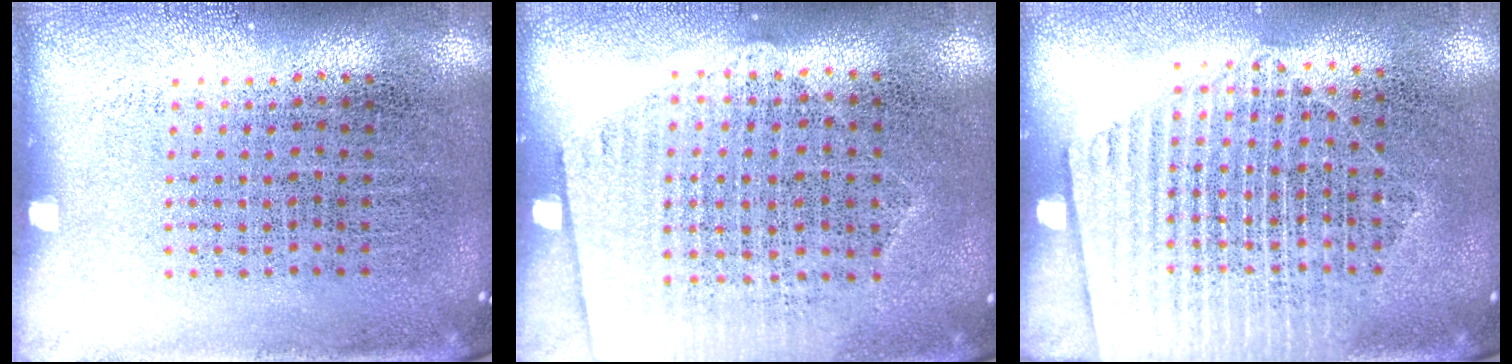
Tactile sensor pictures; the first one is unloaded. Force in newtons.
{"total": 1.2, "press": 1.1, "slide": 0.6}
{"total": 1.6, "press": 1.5, "slide": 0.7}